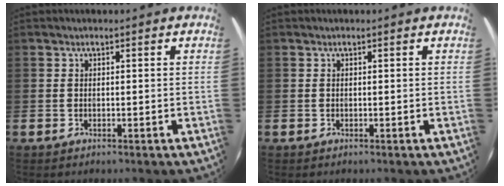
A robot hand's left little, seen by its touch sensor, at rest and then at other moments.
{"total": 0.0}